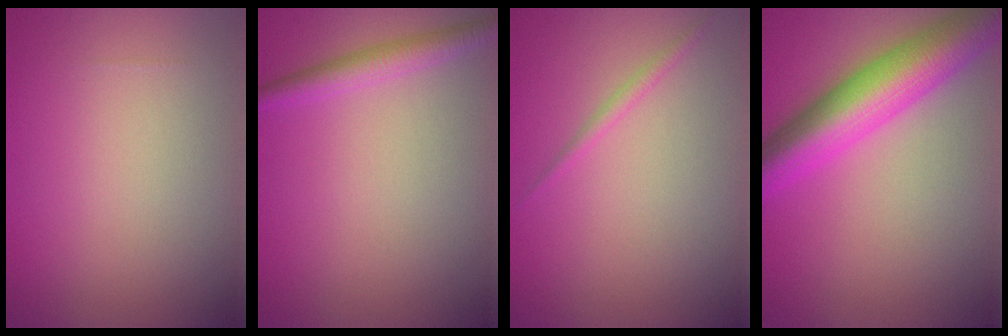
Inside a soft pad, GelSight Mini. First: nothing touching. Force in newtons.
{"total": 2.3, "press": 2.3, "slide": 0.1}
{"total": 0.8, "press": 0.8, "slide": 0.1}
{"total": 8.5, "press": 8.5, "slide": 0.3}